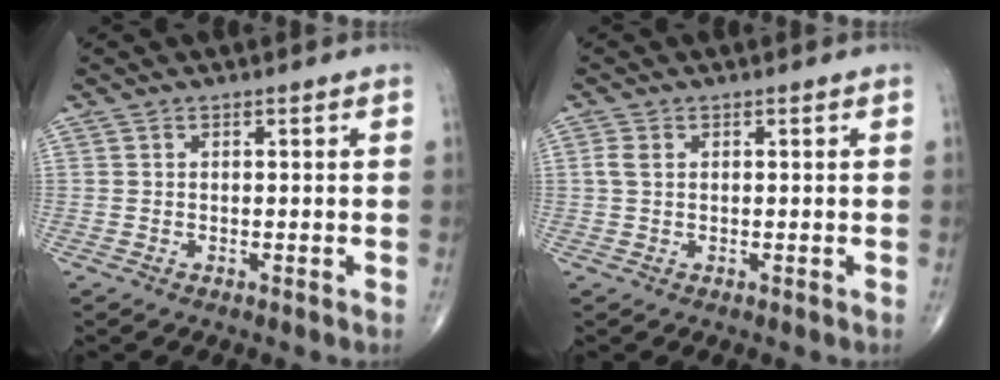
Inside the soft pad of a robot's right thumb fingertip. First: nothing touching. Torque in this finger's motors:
{"motor_torque": [-0.16, 0.12, 0.23, 0.14, 0.00]}